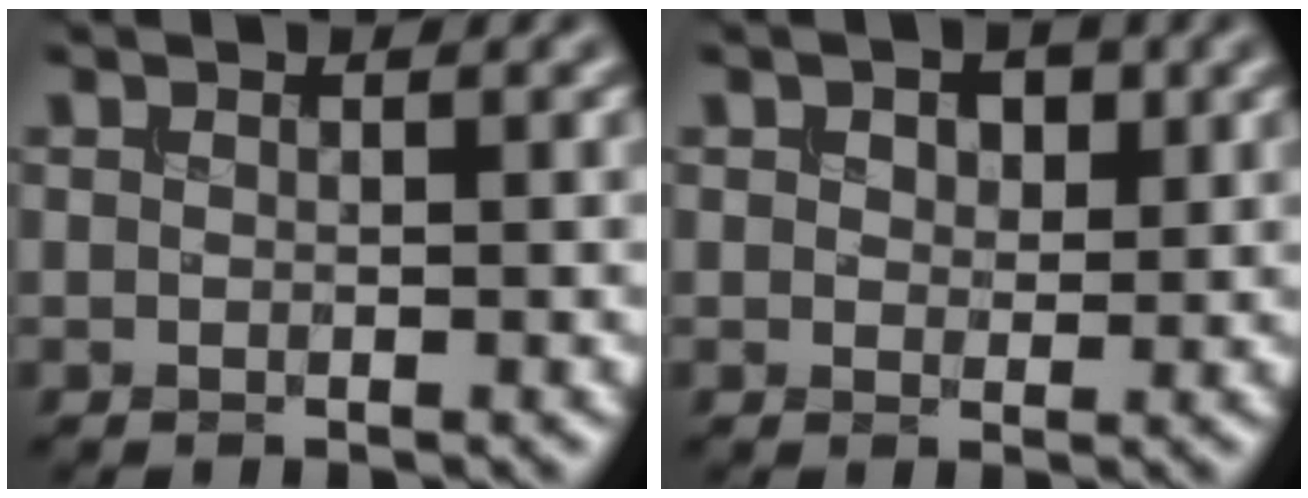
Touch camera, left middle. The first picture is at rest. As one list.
[{"total": 2.5, "force": [1.1, 1.5, 1.6], "torque": [-0.024, 0.002, 0.012]}]